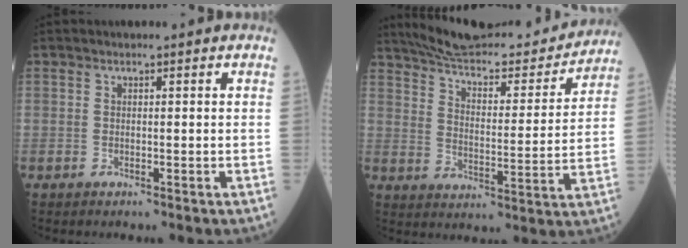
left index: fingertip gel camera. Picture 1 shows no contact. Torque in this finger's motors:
{"motor_torque": [1.04, -1.10, 0.27, 0.05]}